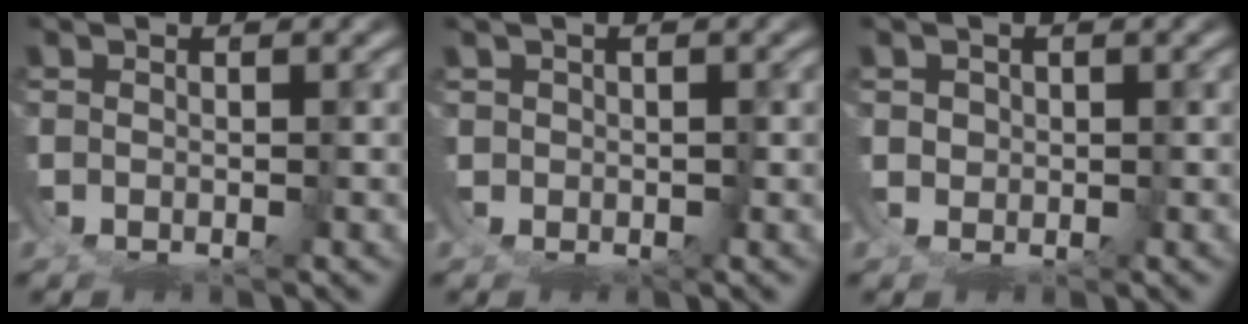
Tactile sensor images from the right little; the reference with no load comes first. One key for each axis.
{"total": 3.6, "fx": -0.3, "fy": 3.4, "fz": 1.2, "tx": -0.042, "ty": -0.015, "tz": -0.005}
{"total": 1.8, "fx": 0.6, "fy": 1.5, "fz": 0.8, "tx": -0.025, "ty": -0.007, "tz": 0.016}